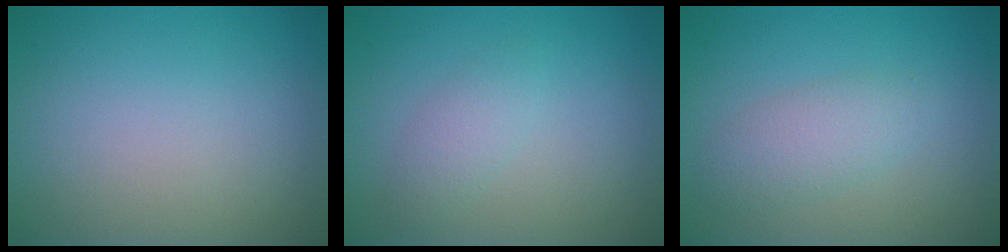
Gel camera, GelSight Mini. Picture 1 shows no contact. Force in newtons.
{"total": 1.7, "press": 1.7, "slide": 0.0}
{"total": 2.7, "press": 2.7, "slide": 0.1}